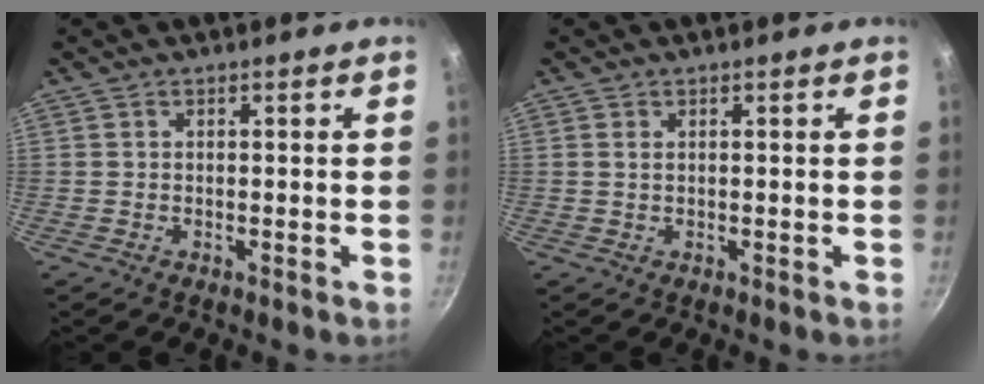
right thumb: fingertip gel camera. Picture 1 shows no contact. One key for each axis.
{"total": 0.8, "fx": 0.2, "fy": 0.4, "fz": 0.6, "tx": -0.011, "ty": 0.000, "tz": 0.004}